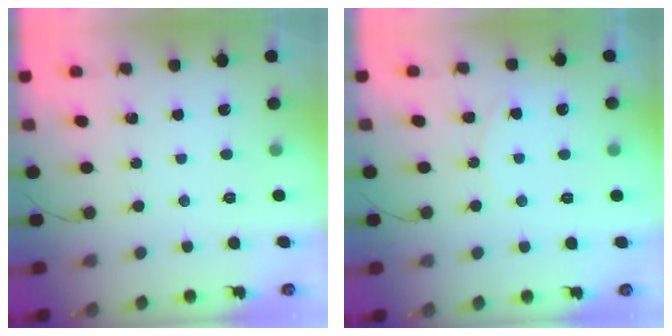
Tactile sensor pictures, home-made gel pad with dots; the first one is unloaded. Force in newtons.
{"total": 4.2, "press": 4.2, "slide": 0.4}